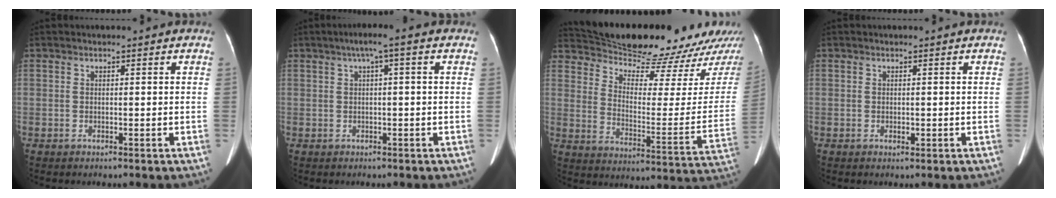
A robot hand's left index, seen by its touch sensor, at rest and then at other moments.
{"total": 3.6, "force": [1.5, 0.0, 3.2], "torque": [-0.053, 0.021, 0.022]}
{"total": 22.8, "force": [21.6, 2.8, 6.9], "torque": [-0.103, -0.070, 0.293]}
{"total": 0.6, "force": [0.2, 0.4, 0.5], "torque": [-0.006, 0.000, 0.004]}